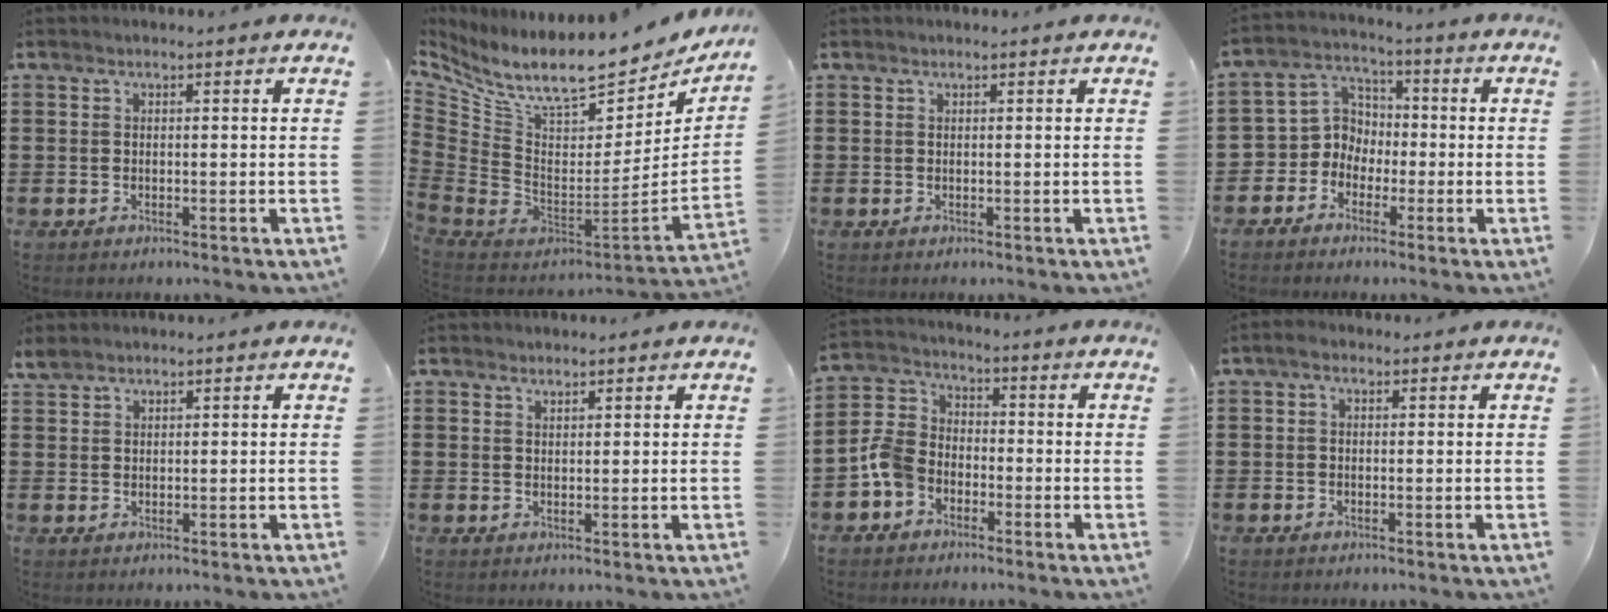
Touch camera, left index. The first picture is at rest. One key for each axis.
{"total": 10.2, "fx": 7.3, "fy": 2.6, "fz": 6.6, "tx": -0.152, "ty": -0.069, "tz": 0.126}
{"total": 0.0}
{"total": 5.7, "fx": -2.1, "fy": 5.2, "fz": 1.1, "tx": -0.053, "ty": 0.007, "tz": -0.048}
{"total": 2.0, "fx": 1.8, "fy": 0.7, "fz": 0.5, "tx": -0.015, "ty": 0.002, "tz": 0.037}
{"total": 1.4, "fx": 1.4, "fy": 0.3, "fz": 0.1, "tx": -0.004, "ty": 0.002, "tz": 0.027}
{"total": 6.3, "fx": -3.2, "fy": 4.5, "fz": 3.0, "tx": -0.099, "ty": 0.008, "tz": -0.071}
{"total": 1.1, "fx": -0.2, "fy": 0.7, "fz": 0.8, "tx": -0.018, "ty": 0.004, "tz": -0.005}